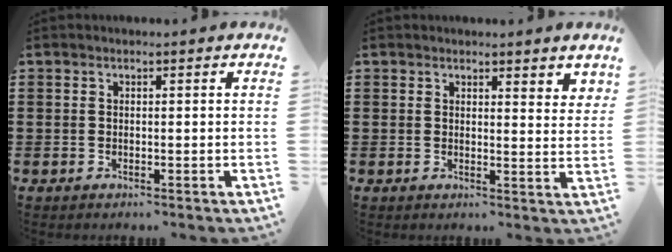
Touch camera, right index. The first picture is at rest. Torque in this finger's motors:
{"motor_torque": [0.01, 0.09, 0.20, 0.01]}